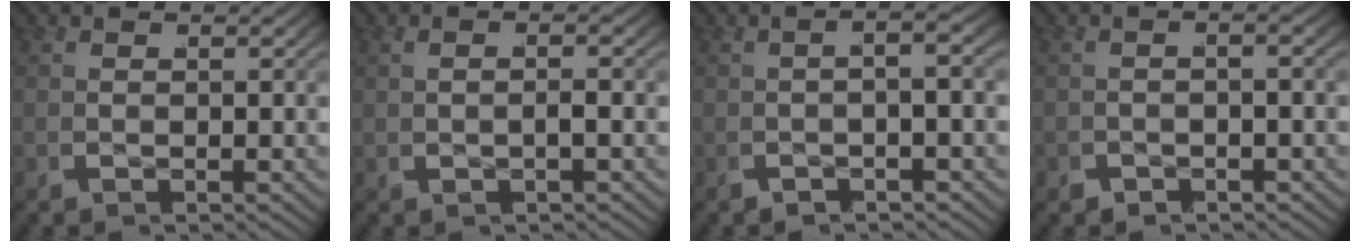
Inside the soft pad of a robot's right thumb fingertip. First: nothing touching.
{"total": 0.8, "force": [-0.2, 0.1, 0.7], "torque": [-0.024, 0.000, -0.003]}
{"total": 1.1, "force": [-0.6, -0.7, 0.6], "torque": [-0.024, 0.013, -0.013]}
{"total": 1.5, "force": [-1.5, 0.3, 0.0], "torque": [-0.015, -0.006, -0.025]}